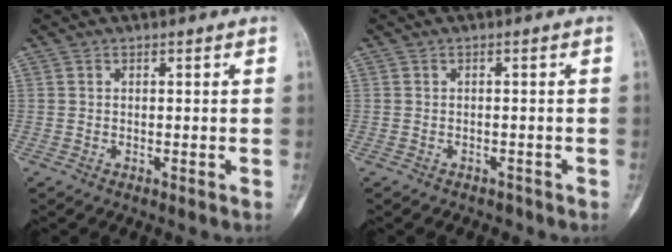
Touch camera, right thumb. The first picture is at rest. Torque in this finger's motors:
{"motor_torque": [0.52, 0.05, -0.12, -0.10, -0.02]}